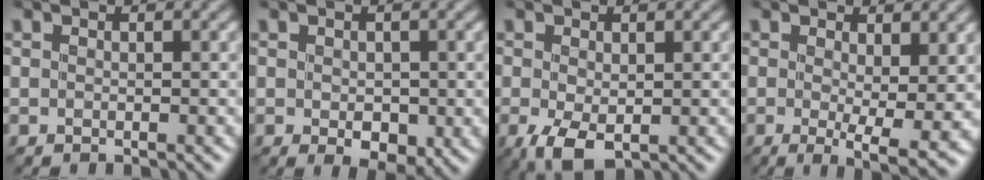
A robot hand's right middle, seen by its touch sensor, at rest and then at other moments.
{"total": 2.7, "force": [-0.3, 1.6, 2.2], "torque": [-0.037, -0.005, 0.000]}
{"total": 3.1, "force": [-0.8, 1.6, 2.6], "torque": [-0.063, -0.010, -0.013]}
{"total": 5.5, "force": [0.3, 1.3, 5.4], "torque": [-0.079, -0.019, 0.008]}